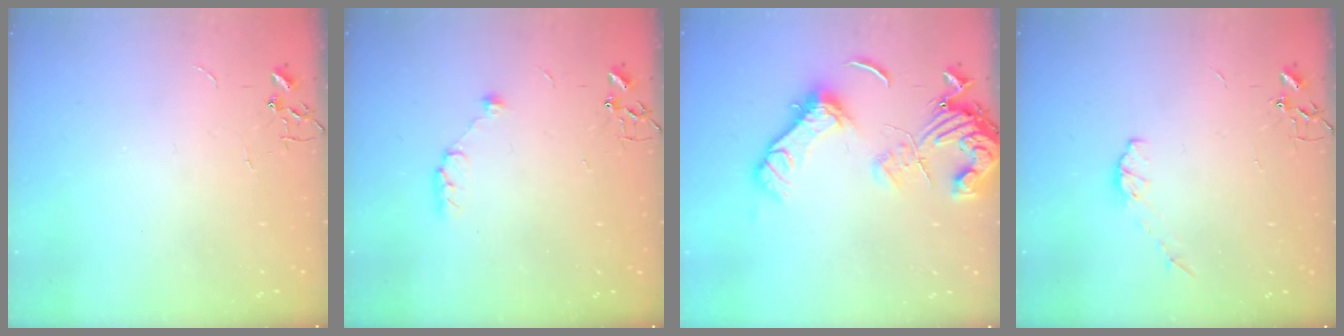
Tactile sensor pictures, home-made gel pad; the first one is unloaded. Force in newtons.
{"total": 6.6, "press": 6.6, "slide": 0.9}
{"total": 16.3, "press": 16.2, "slide": 2.0}
{"total": 5.1, "press": 5.1, "slide": 0.8}